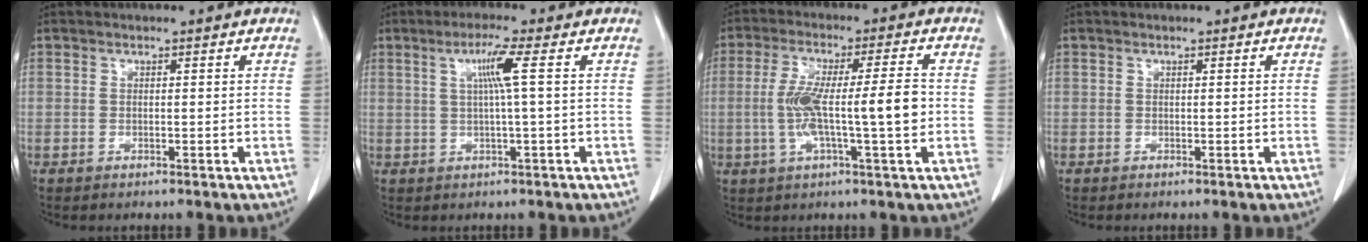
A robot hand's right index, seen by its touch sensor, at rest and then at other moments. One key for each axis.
{"total": 4.6, "fx": 1.1, "fy": -1.0, "fz": 4.4, "tx": -0.086, "ty": 0.005, "tz": 0.022}
{"total": 10.9, "fx": -1.0, "fy": 0.6, "fz": 10.8, "tx": -0.200, "ty": 0.011, "tz": -0.020}
{"total": 0.0}